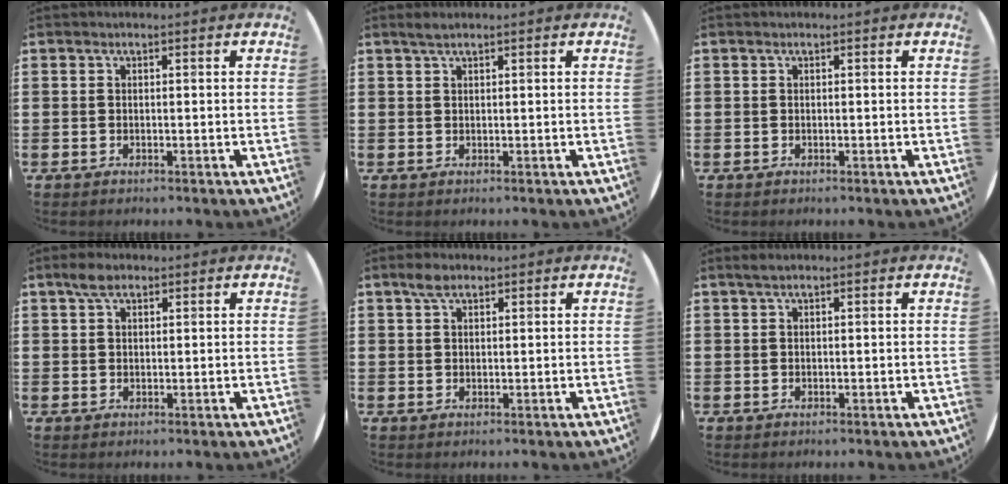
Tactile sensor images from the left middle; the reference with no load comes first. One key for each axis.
{"total": 1.0, "fx": 0.8, "fy": 0.0, "fz": 0.6, "tx": -0.012, "ty": 0.002, "tz": 0.015}
{"total": 0.0}
{"total": 2.8, "fx": 1.9, "fy": 1.4, "fz": 1.4, "tx": -0.023, "ty": 0.004, "tz": 0.034}
{"total": 2.4, "fx": 1.7, "fy": 1.2, "fz": 1.1, "tx": -0.018, "ty": 0.003, "tz": 0.029}
{"total": 0.6, "fx": 0.4, "fy": 0.0, "fz": 0.4, "tx": -0.009, "ty": 0.001, "tz": 0.007}